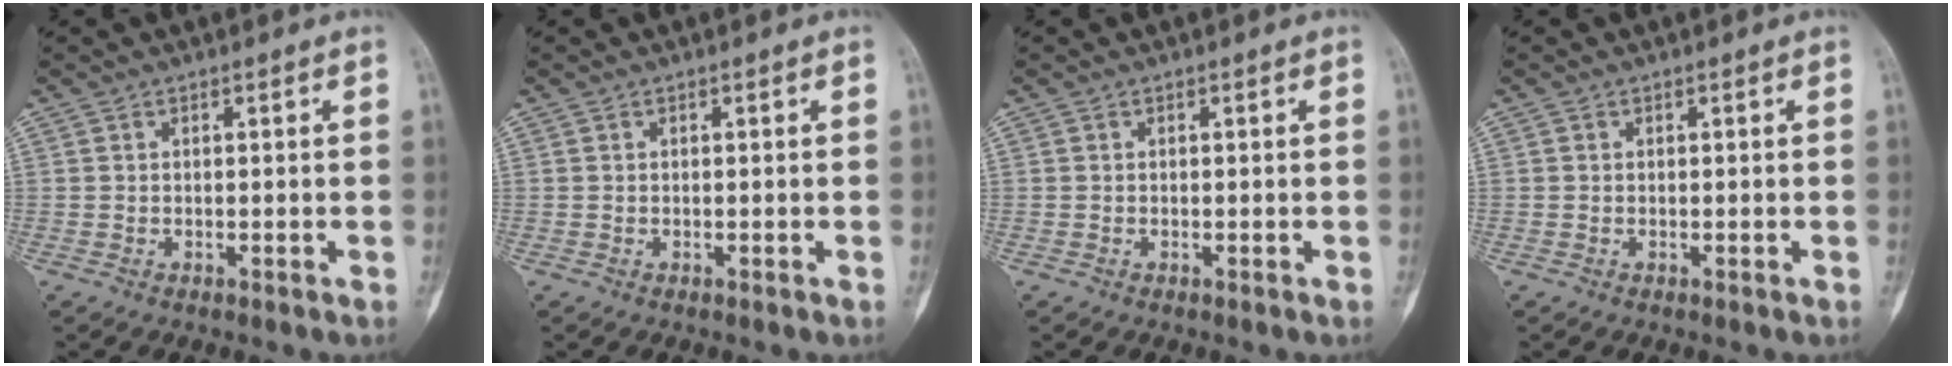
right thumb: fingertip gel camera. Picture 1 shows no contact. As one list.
[{"total": 0.0}, {"total": 0.0}, {"total": 0.0}]